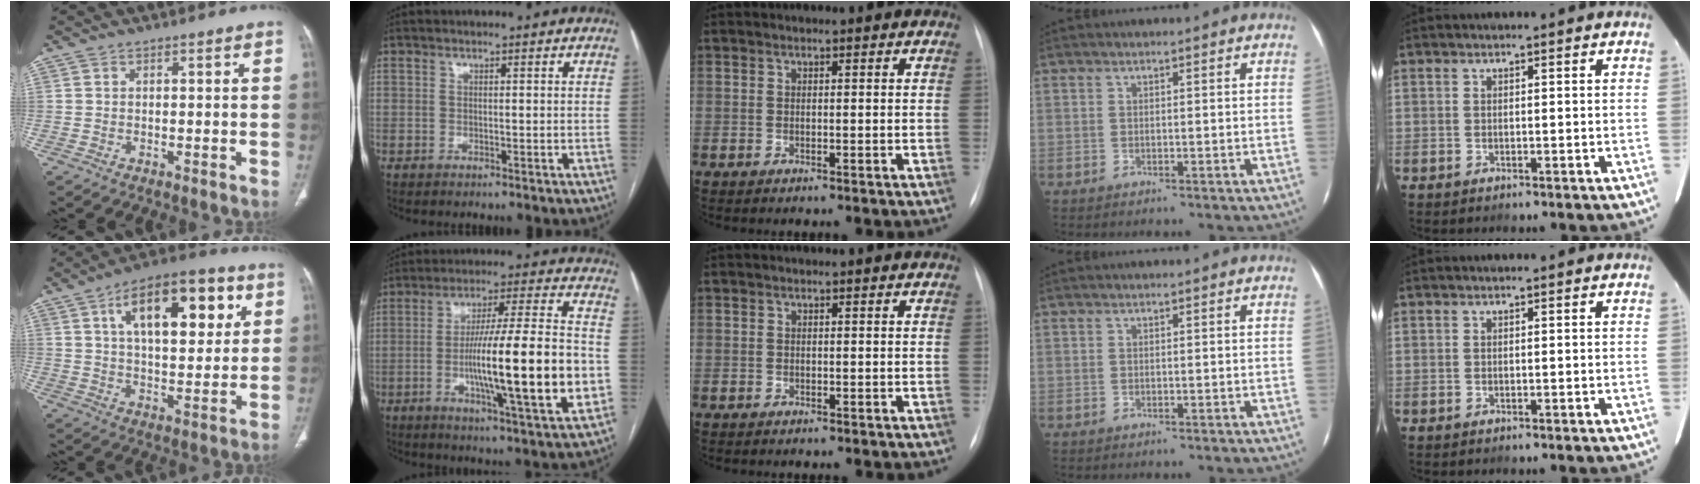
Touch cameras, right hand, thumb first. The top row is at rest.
{"thumb": {"total": 19.8, "force": [7.2, 9.3, 15.9], "torque": [-0.207, -0.006, 0.109]}, "index": {"total": 19.8, "force": [-3.4, 1.1, 19.5], "torque": [-0.304, 0.000, -0.049]}, "middle": {"total": 0.5, "force": [-0.4, 0.4, 0.1], "torque": [-0.004, 0.002, -0.006]}}